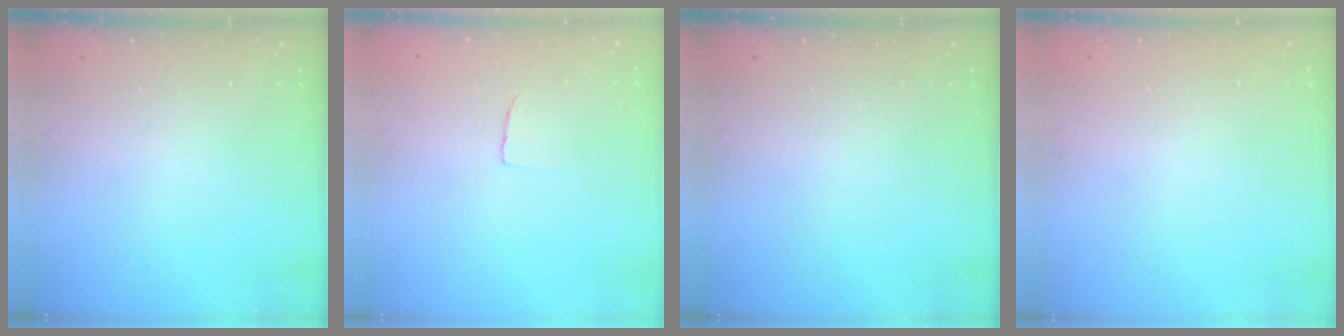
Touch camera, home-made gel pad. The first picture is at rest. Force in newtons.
{"total": 2.4, "press": 2.4, "slide": 0.1}
{"total": 0.0}
{"total": 0.0}